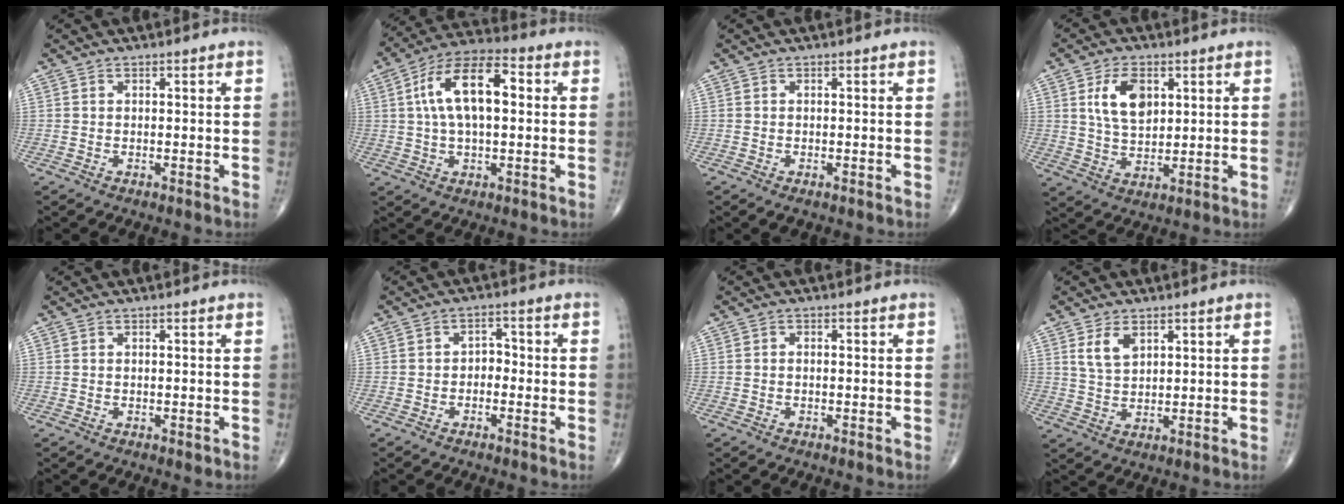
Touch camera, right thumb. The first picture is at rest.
{"total": 14.4, "force": [2.4, 6.9, 12.4], "torque": [-0.222, 0.029, 0.036]}
{"total": 1.4, "force": [-0.7, 0.7, 1.0], "torque": [-0.017, 0.002, -0.007]}
{"total": 8.7, "force": [2.9, 5.1, 6.4], "torque": [-0.102, -0.012, 0.057]}
{"total": 0.7, "force": [-0.3, 0.4, 0.6], "torque": [-0.008, -0.003, -0.002]}
{"total": 2.8, "force": [-0.9, 2.0, 1.7], "torque": [-0.010, 0.018, -0.025]}
{"total": 0.6, "force": [-0.3, 0.3, 0.4], "torque": [-0.004, 0.003, -0.008]}
{"total": 4.7, "force": [2.3, 2.6, 3.2], "torque": [-0.053, -0.012, 0.048]}